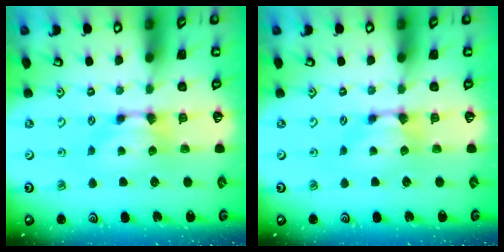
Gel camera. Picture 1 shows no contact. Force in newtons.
{"total": 0.0}